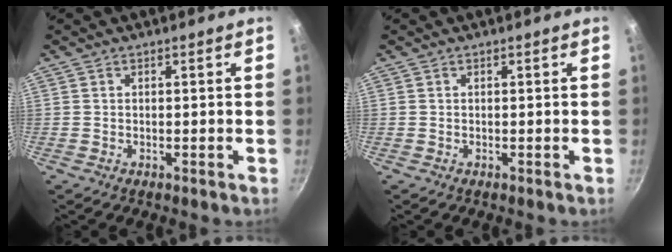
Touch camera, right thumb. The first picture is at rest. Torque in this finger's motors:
{"motor_torque": [0.00, 0.00, 0.00, 0.00, 0.00]}